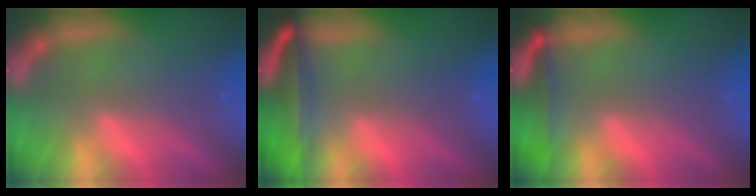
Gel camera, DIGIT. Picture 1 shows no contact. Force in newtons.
{"total": 8.6}
{"total": 4.0}